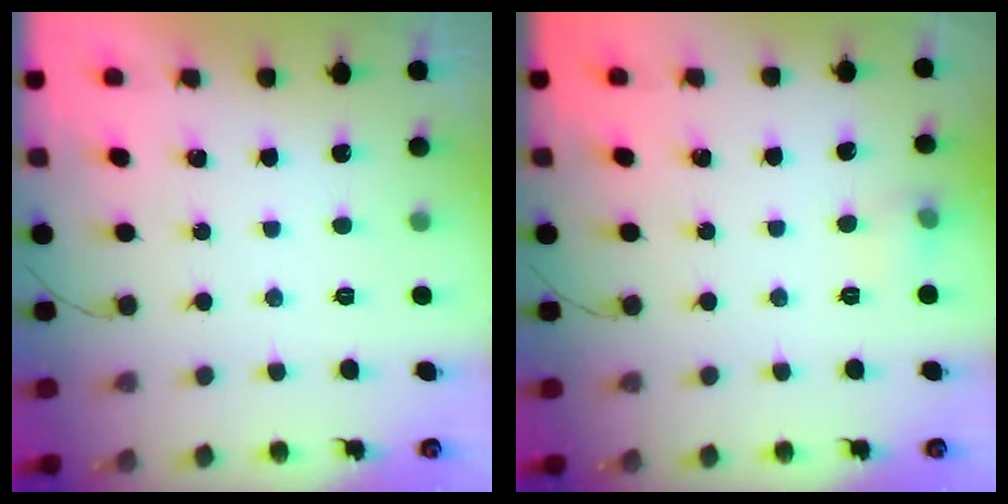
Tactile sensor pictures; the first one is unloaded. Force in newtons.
{"total": 5.4, "press": 5.2, "slide": 1.6}